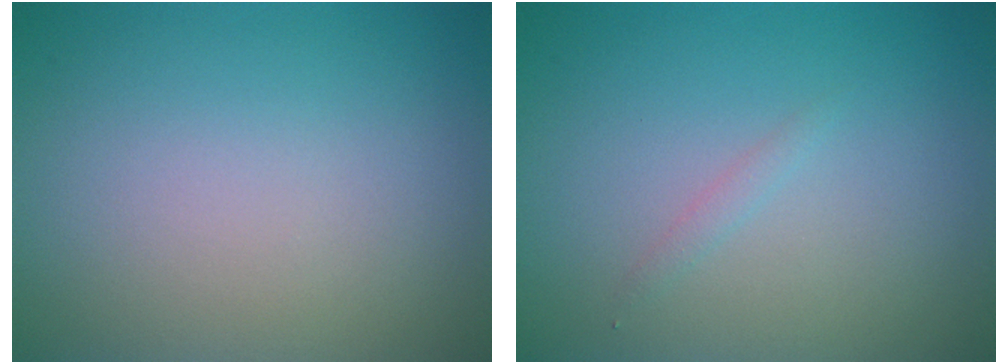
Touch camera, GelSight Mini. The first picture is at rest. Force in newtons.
{"total": 0.7, "press": 0.7, "slide": 0.1}